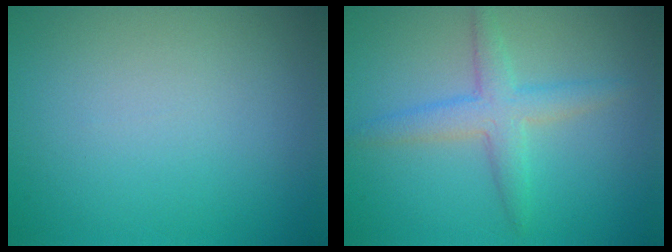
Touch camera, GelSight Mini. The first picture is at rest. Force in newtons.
{"total": 3.2, "press": 3.2, "slide": 0.2}